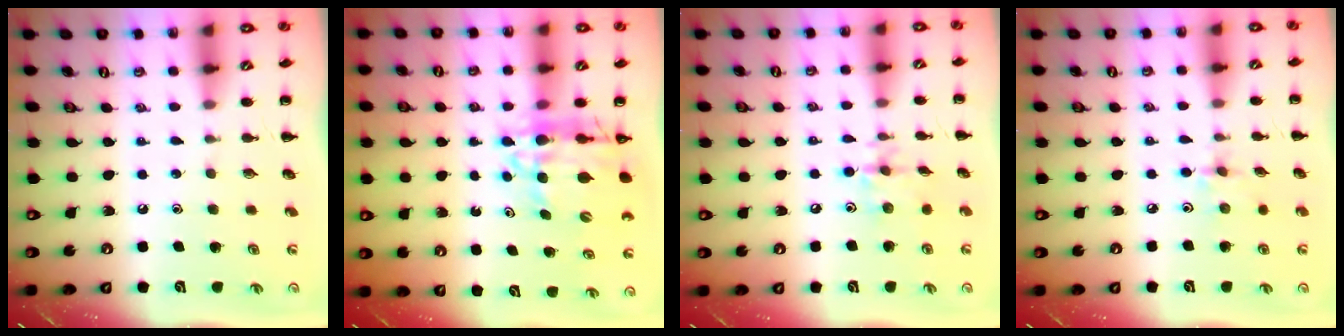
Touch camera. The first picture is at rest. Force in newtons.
{"total": 12.4, "press": 11.7, "slide": 4.1}
{"total": 6.6, "press": 6.6, "slide": 0.5}
{"total": 2.2, "press": 2.1, "slide": 0.6}